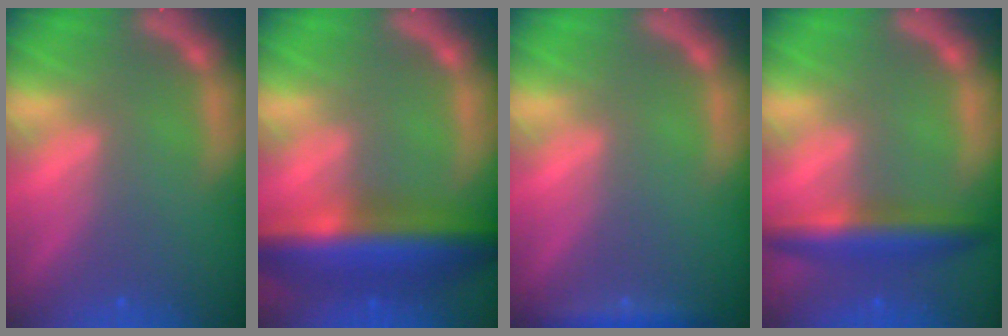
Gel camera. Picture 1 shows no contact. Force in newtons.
{"total": 9.5}
{"total": 1.9}
{"total": 5.0}